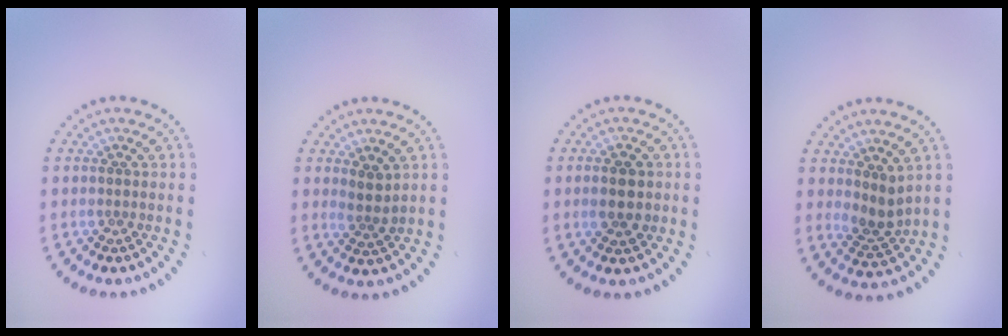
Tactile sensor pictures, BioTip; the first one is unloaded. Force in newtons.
{"total": 1.8, "press": 1.4, "slide": 1.1}
{"total": 2.8, "press": 2.8, "slide": 0.1}
{"total": 2.6, "press": 2.1, "slide": 1.5}